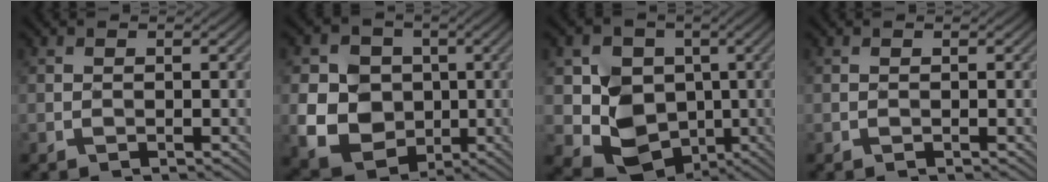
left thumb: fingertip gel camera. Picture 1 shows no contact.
{"total": 10.1, "force": [-0.5, 8.9, 4.7], "torque": [-0.130, -0.011, -0.019]}
{"total": 9.1, "force": [-0.2, 8.1, 4.1], "torque": [-0.089, -0.028, -0.011]}
{"total": 0.0}